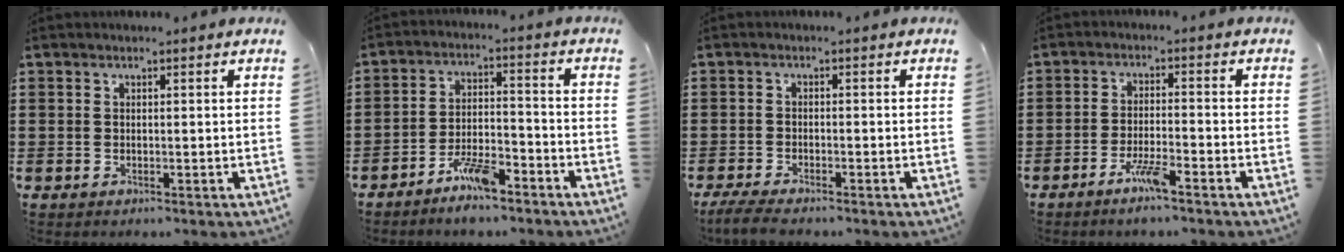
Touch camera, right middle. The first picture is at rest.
{"total": 6.6, "force": [-5.2, 1.5, 3.8], "torque": [-0.081, 0.003, -0.099]}
{"total": 3.3, "force": [-3.1, 0.4, 1.2], "torque": [-0.035, -0.006, -0.065]}
{"total": 4.3, "force": [-3.0, 0.3, 3.1], "torque": [-0.066, -0.004, -0.055]}